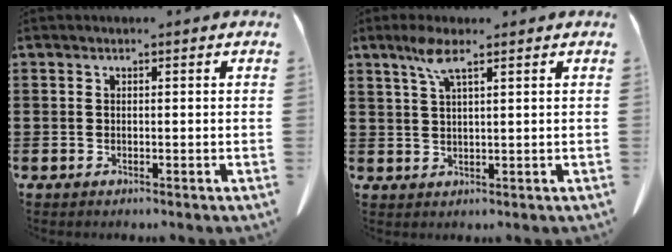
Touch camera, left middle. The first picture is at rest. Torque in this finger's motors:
{"motor_torque": [0.15, 0.11, 0.08, 0.04]}